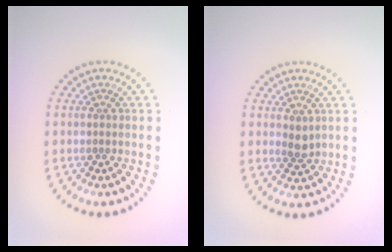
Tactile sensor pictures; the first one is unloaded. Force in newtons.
{"total": 1.3, "press": 1.2, "slide": 0.4}